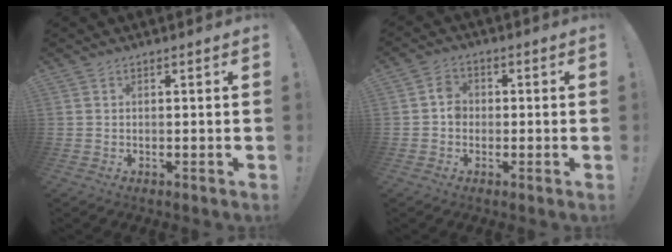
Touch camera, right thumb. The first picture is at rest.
{"total": 4.4, "force": [-0.8, 3.6, 2.4], "torque": [-0.029, 0.012, -0.016]}